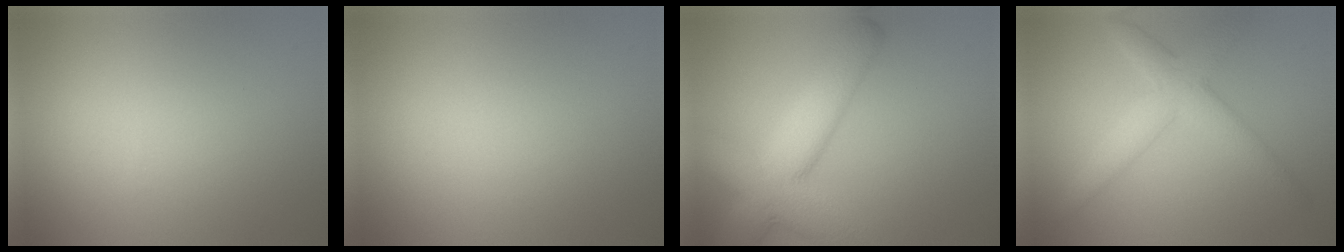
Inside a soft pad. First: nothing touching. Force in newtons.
{"total": 0.0}
{"total": 8.7, "press": 8.7, "slide": 0.5}
{"total": 4.6, "press": 4.6, "slide": 0.1}